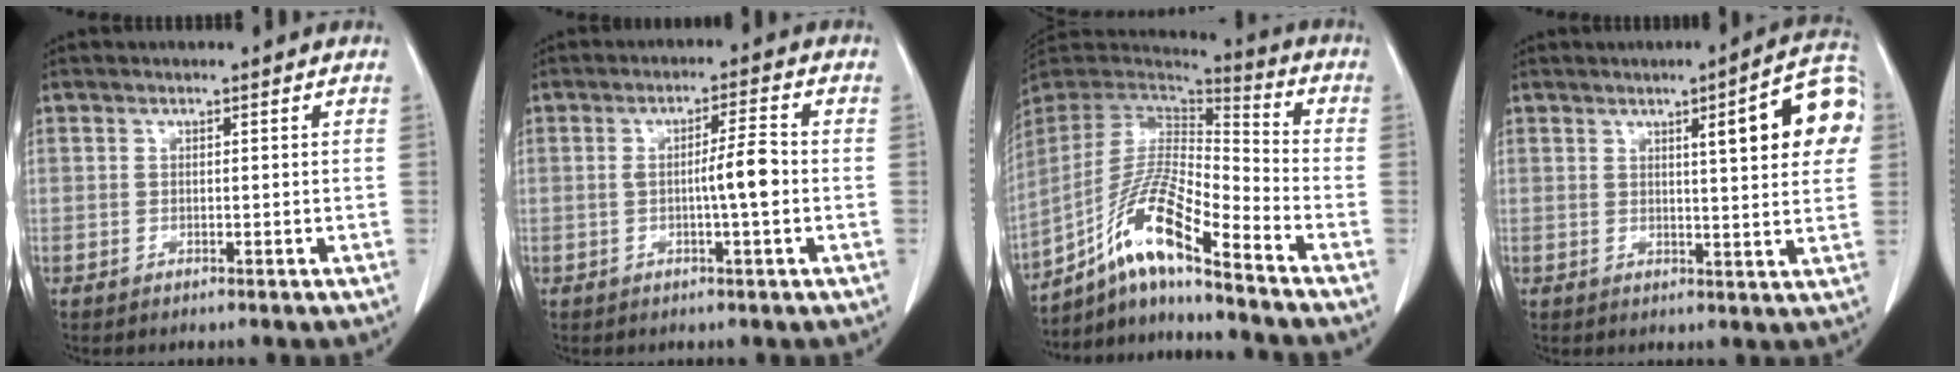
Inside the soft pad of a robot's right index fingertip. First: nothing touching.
{"total": 4.9, "force": [-0.7, 0.0, 4.9], "torque": [-0.076, 0.005, -0.013]}
{"total": 15.1, "force": [-9.6, 1.2, 11.6], "torque": [-0.230, 0.003, -0.174]}
{"total": 10.9, "force": [3.1, 1.2, 10.4], "torque": [-0.125, 0.016, 0.030]}